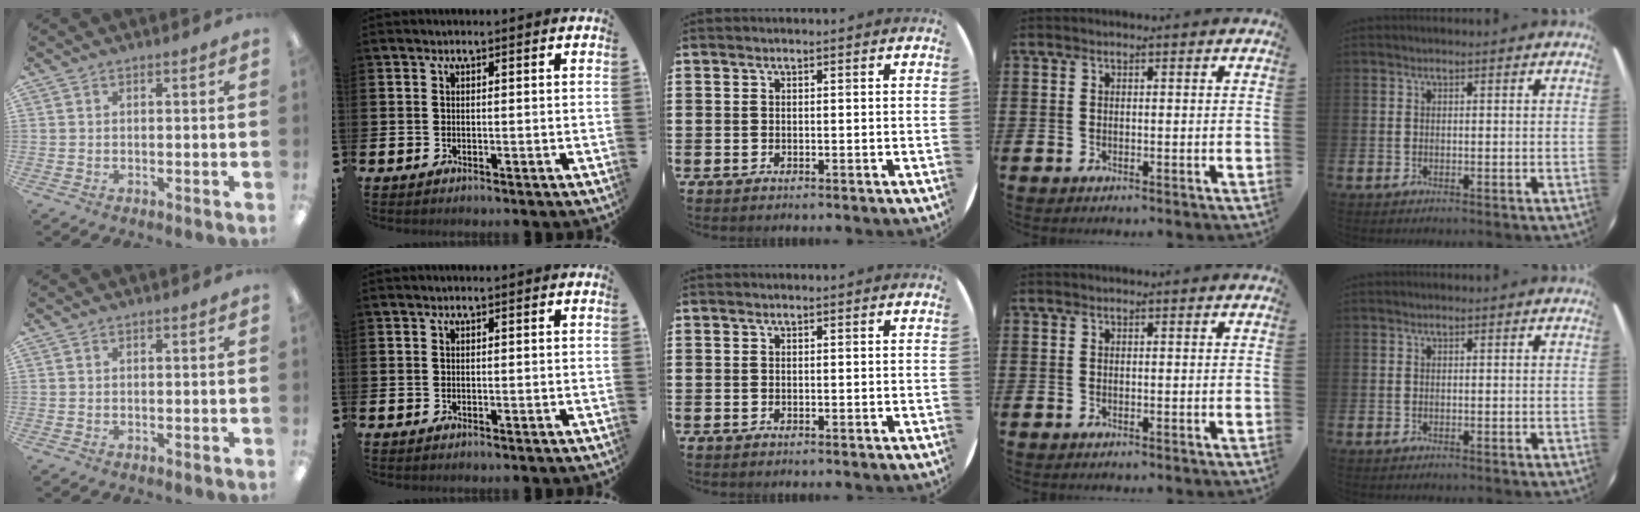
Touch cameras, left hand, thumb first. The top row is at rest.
{}